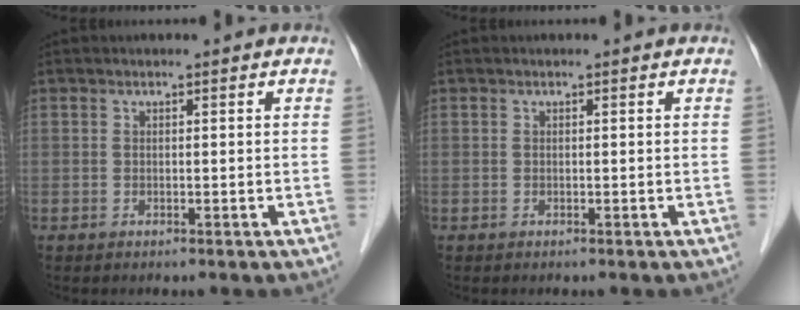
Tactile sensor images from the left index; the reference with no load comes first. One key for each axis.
{"total": 0.0}